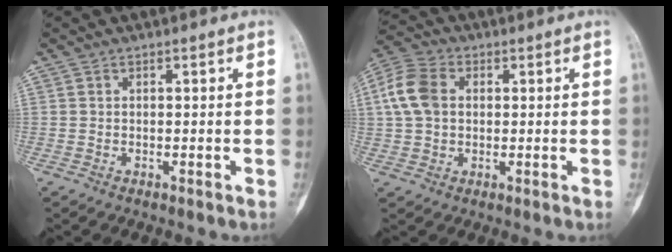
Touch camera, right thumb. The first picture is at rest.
{"total": 9.2, "force": [1.4, 6.7, 6.1], "torque": [-0.123, 0.021, 0.022]}